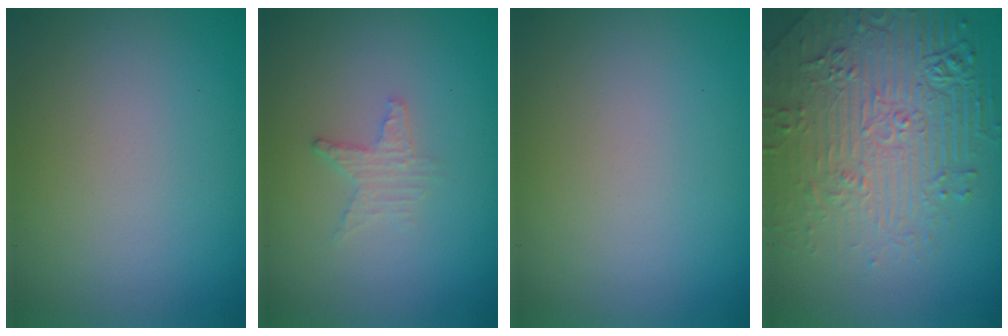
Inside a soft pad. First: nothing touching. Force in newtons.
{"total": 1.5, "press": 1.4, "slide": 0.3}
{"total": 0.0}
{"total": 6.9, "press": 5.6, "slide": 4.0}